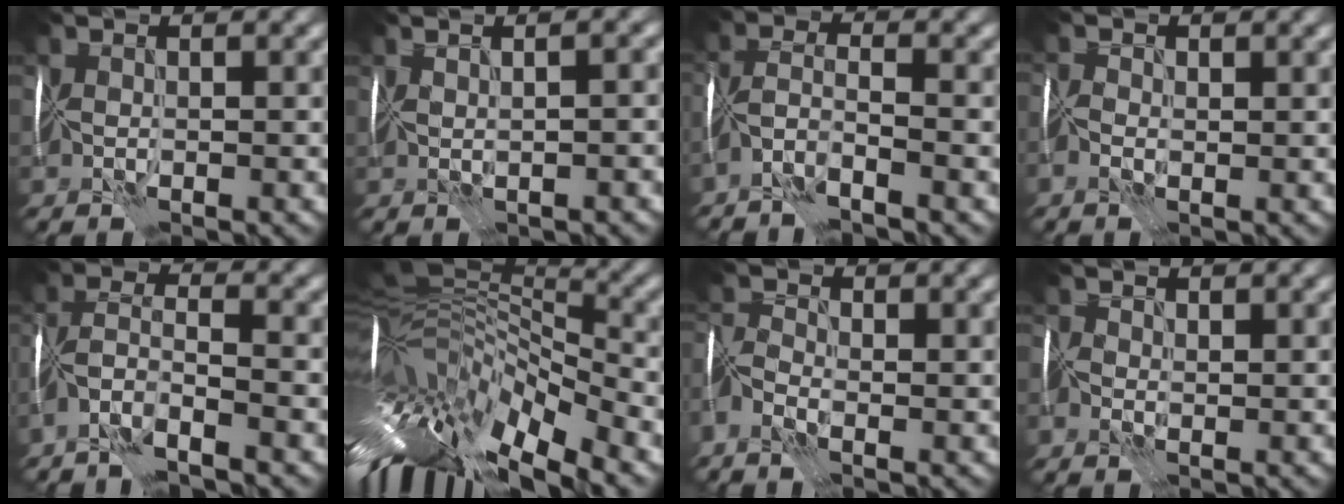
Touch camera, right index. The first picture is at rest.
{"total": 2.1, "force": [0.6, 0.4, 2.0], "torque": [-0.022, 0.009, 0.012]}
{"total": 2.7, "force": [-2.1, 0.1, 1.7], "torque": [-0.038, 0.005, -0.054]}
{"total": 1.2, "force": [-0.4, 0.9, 0.7], "torque": [-0.017, 0.001, -0.008]}
{"total": 4.1, "force": [-3.0, 0.8, 2.7], "torque": [-0.056, 0.005, -0.068]}
{"total": 14.1, "force": [-4.1, 4.9, 12.6], "torque": [-0.213, 0.031, -0.050]}
{"total": 3.6, "force": [-2.1, 1.6, 2.4], "torque": [-0.062, -0.004, -0.053]}
{"total": 1.8, "force": [-0.1, 1.5, 1.1], "torque": [-0.019, 0.011, -0.011]}